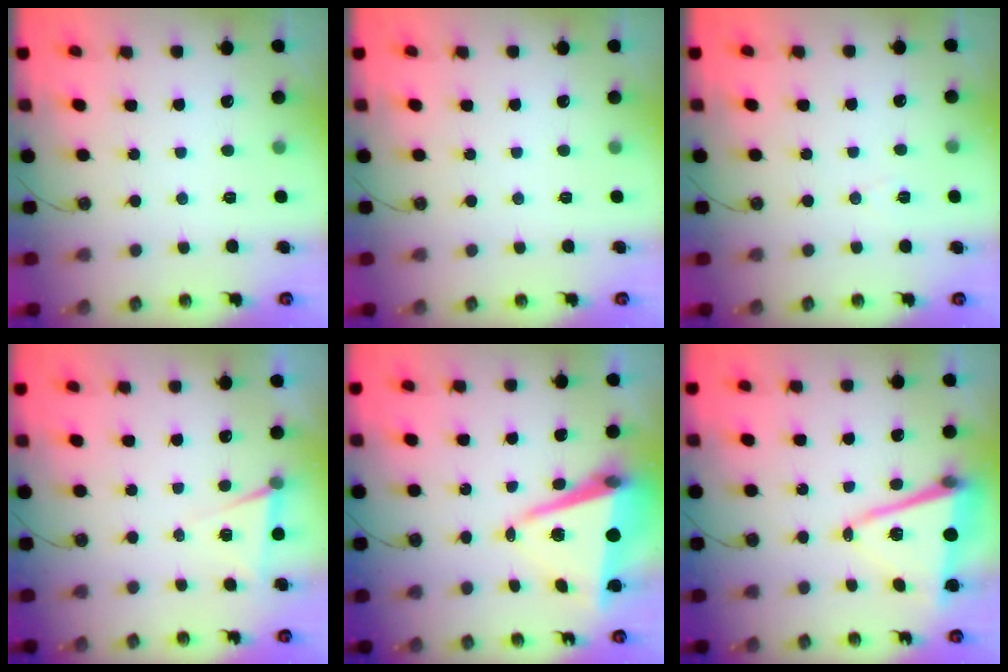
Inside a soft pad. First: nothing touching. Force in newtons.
{"total": 0.0}
{"total": 5.2, "press": 2.7, "slide": 4.5}
{"total": 6.3, "press": 4.2, "slide": 4.7}
{"total": 10.4, "press": 9.9, "slide": 3.4}
{"total": 11.1, "press": 10.7, "slide": 3.0}